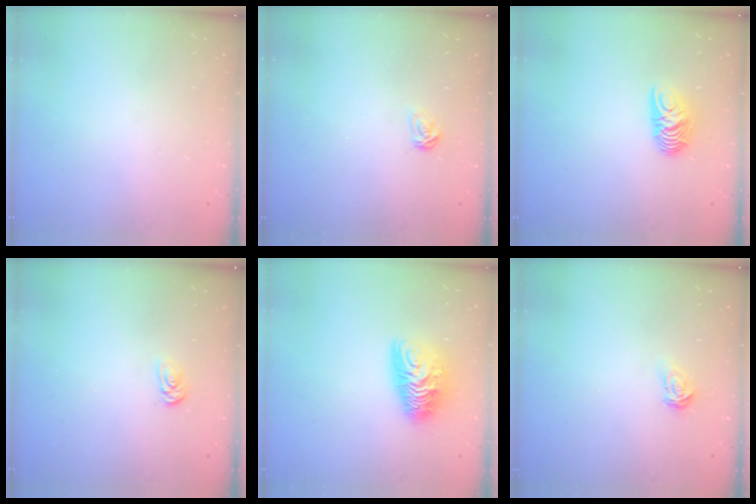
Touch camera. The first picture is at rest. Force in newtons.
{"total": 3.7, "press": 3.7, "slide": 0.4}
{"total": 7.5, "press": 7.5, "slide": 0.5}
{"total": 2.1, "press": 2.1, "slide": 0.2}
{"total": 10.4, "press": 10.3, "slide": 1.1}
{"total": 2.8, "press": 2.7, "slide": 0.3}